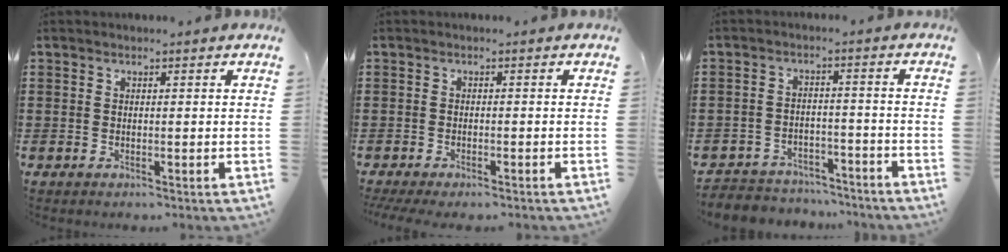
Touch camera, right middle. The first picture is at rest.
{"total": 1.2, "force": [-1.1, 0.1, 0.4], "torque": [-0.011, -0.001, -0.020]}
{"total": 4.0, "force": [-3.9, 0.9, -0.3], "torque": [-0.002, 0.003, -0.086]}